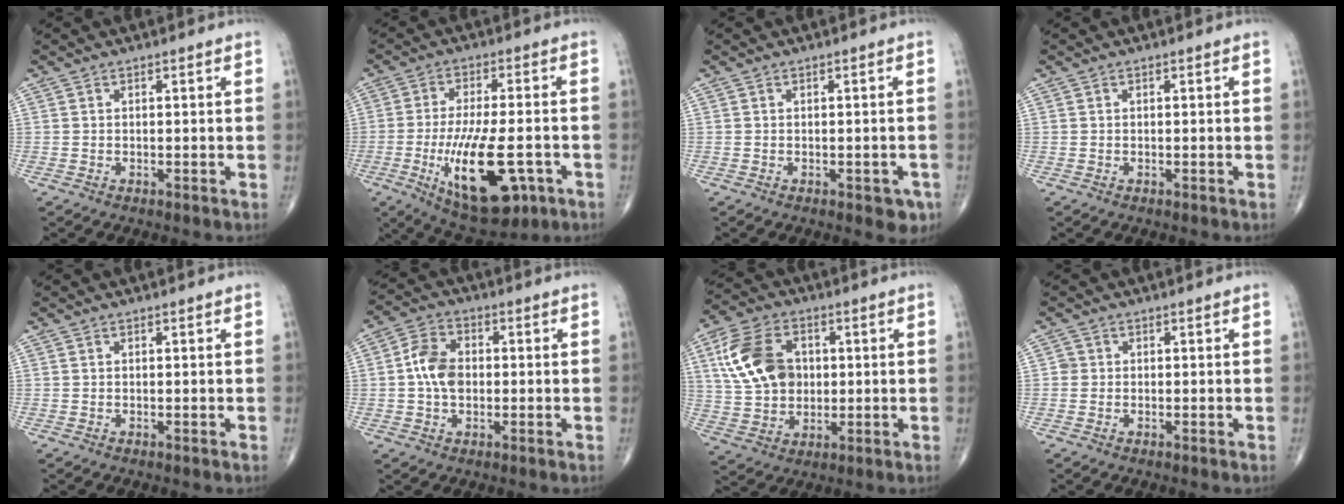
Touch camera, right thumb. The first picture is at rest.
{"total": 16.5, "force": [-4.6, 5.8, 14.7], "torque": [-0.269, -0.011, -0.062]}
{"total": 3.2, "force": [-1.3, 1.7, 2.4], "torque": [-0.005, 0.003, -0.012]}
{"total": 0.0}
{"total": 0.0}
{"total": 7.4, "force": [0.0, 5.1, 5.3], "torque": [-0.092, 0.014, -0.008]}
{"total": 14.1, "force": [2.9, 10.2, 9.2], "torque": [-0.157, 0.003, 0.052]}
{"total": 1.2, "force": [0.0, 1.2, 0.2], "torque": [0.004, 0.003, -0.002]}